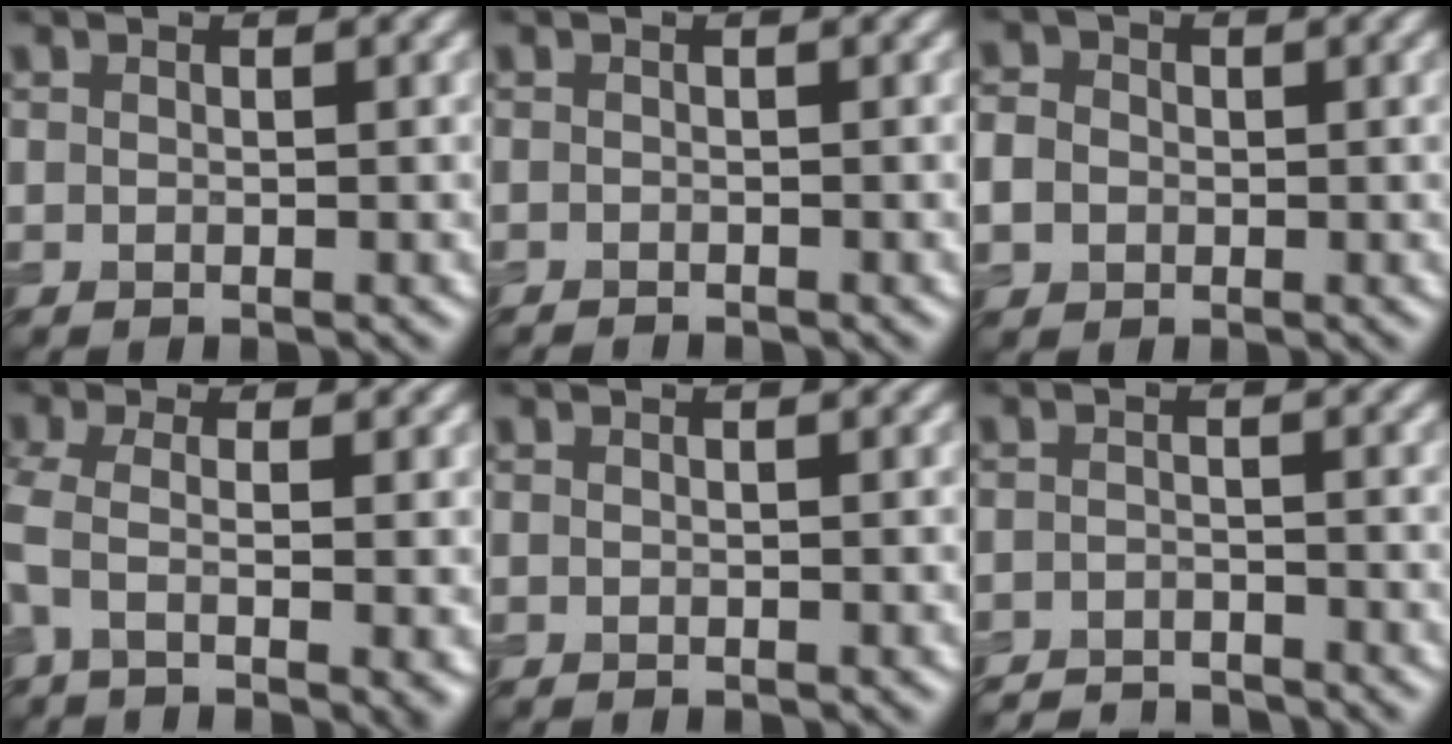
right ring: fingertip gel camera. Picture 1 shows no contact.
{"total": 1.0, "force": [-0.9, 0.2, 0.3], "torque": [0.001, -0.006, -0.014]}
{"total": 3.1, "force": [-0.2, 2.8, 1.2], "torque": [-0.021, 0.005, -0.011]}
{"total": 4.5, "force": [-0.4, 1.5, 4.2], "torque": [-0.091, -0.007, -0.012]}
{"total": 0.6, "force": [0.1, 0.3, 0.5], "torque": [0.004, 0.006, -0.001]}
{"total": 3.3, "force": [-3.3, 0.5, 0.5], "torque": [-0.003, -0.006, -0.058]}